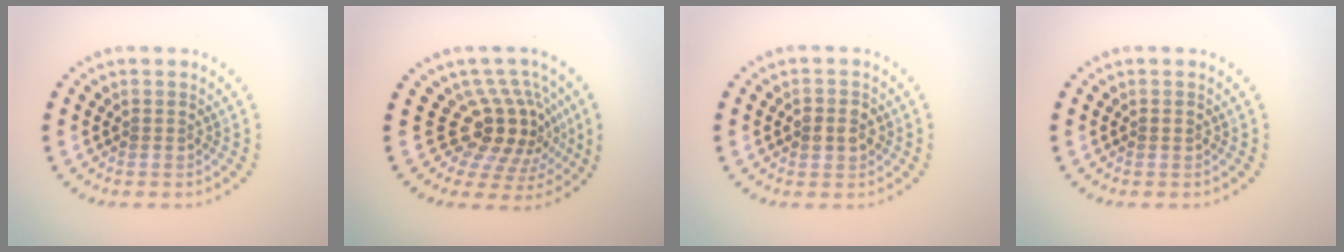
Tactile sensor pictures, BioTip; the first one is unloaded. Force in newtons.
{"total": 5.1, "press": 3.6, "slide": 3.6}
{"total": 2.1, "press": 2.0, "slide": 0.4}
{"total": 0.5, "press": 0.5, "slide": 0.1}